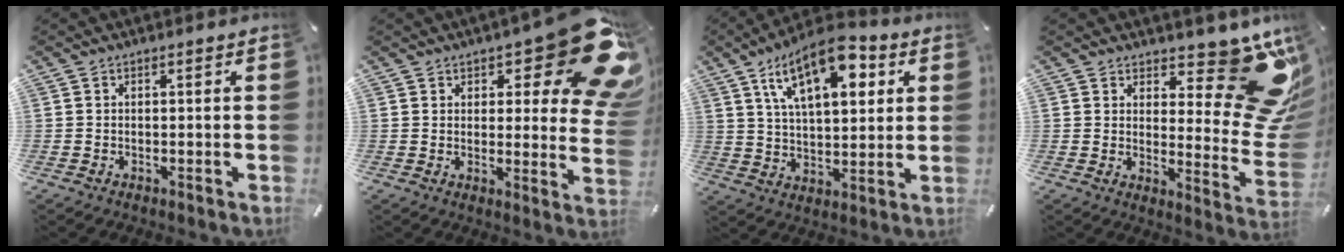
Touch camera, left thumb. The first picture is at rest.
{"total": 18.7, "force": [10.9, 6.9, 13.5], "torque": [-0.155, -0.086, 0.182]}
{"total": 17.1, "force": [8.5, 8.1, 12.4], "torque": [-0.210, -0.020, 0.141]}
{"total": 19.0, "force": [10.5, 8.5, 13.4], "torque": [-0.138, -0.095, 0.177]}